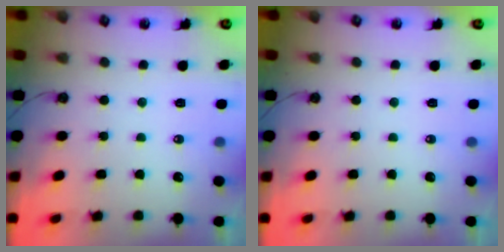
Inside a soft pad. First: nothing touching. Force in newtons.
{"total": 0.0}